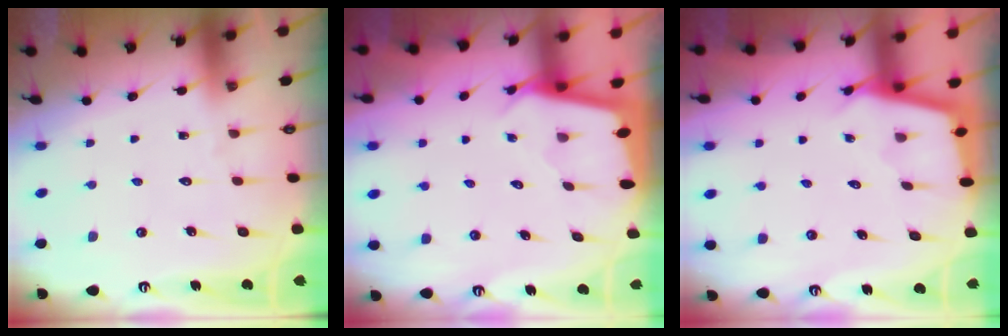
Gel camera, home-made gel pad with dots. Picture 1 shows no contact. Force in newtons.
{"total": 2.4, "press": 2.4, "slide": 0.1}
{"total": 2.2, "press": 2.2, "slide": 0.2}